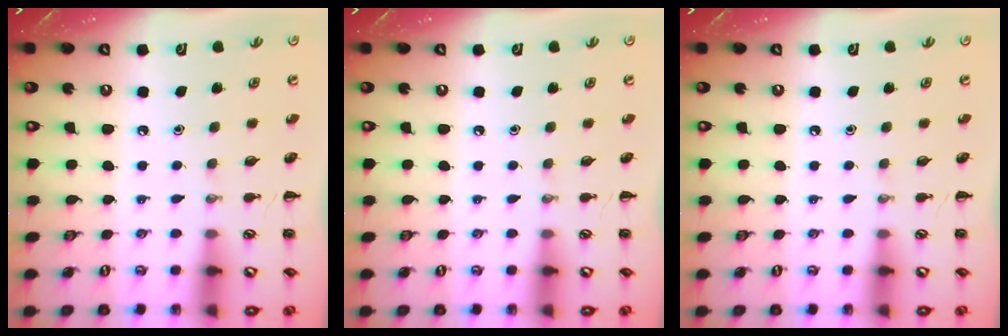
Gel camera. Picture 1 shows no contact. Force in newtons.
{"total": 0.0}
{"total": 0.0}